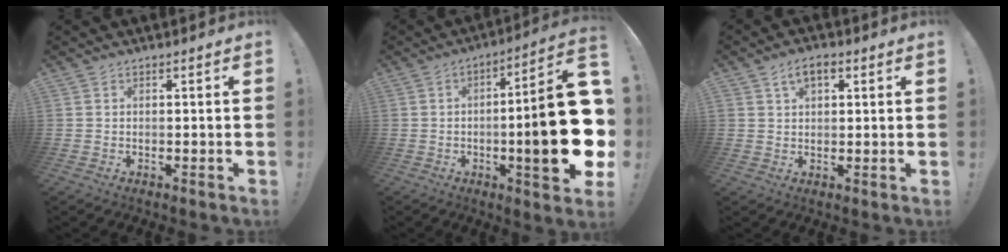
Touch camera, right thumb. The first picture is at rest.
{"total": 22.6, "force": [-2.7, 4.2, 22.1], "torque": [-0.331, 0.002, -0.040]}
{"total": 4.7, "force": [2.0, 2.6, 3.3], "torque": [-0.060, 0.005, 0.038]}